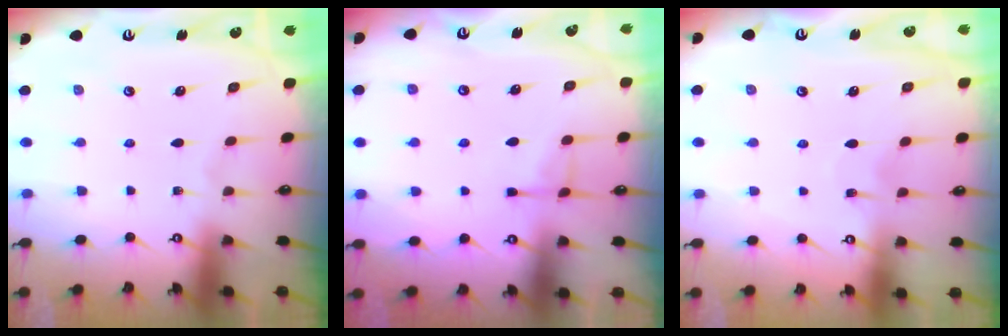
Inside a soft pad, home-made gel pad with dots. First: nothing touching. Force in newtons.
{"total": 3.9, "press": 3.8, "slide": 0.7}
{"total": 7.0, "press": 7.0, "slide": 0.5}